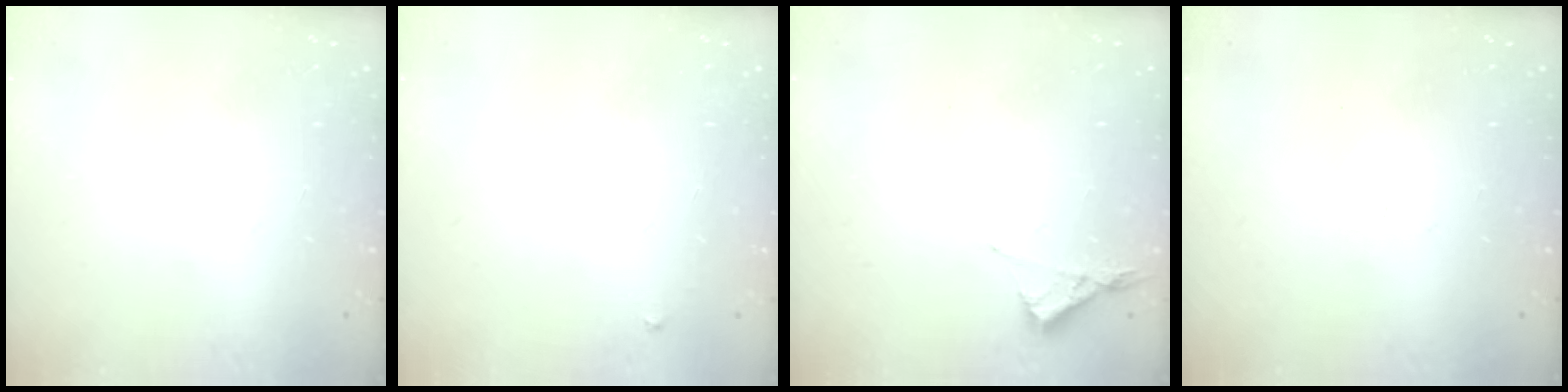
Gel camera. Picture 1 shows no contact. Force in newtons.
{"total": 3.3, "press": 3.3, "slide": 0.5}
{"total": 3.4, "press": 3.4, "slide": 0.5}
{"total": 0.0}